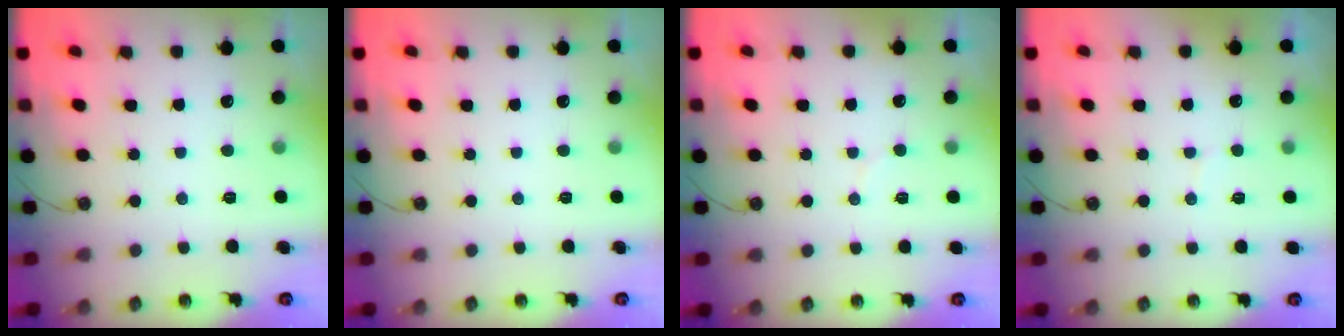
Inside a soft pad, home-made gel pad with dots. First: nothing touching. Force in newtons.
{"total": 0.0}
{"total": 2.7, "press": 2.7, "slide": 0.2}
{"total": 2.3, "press": 2.0, "slide": 1.2}